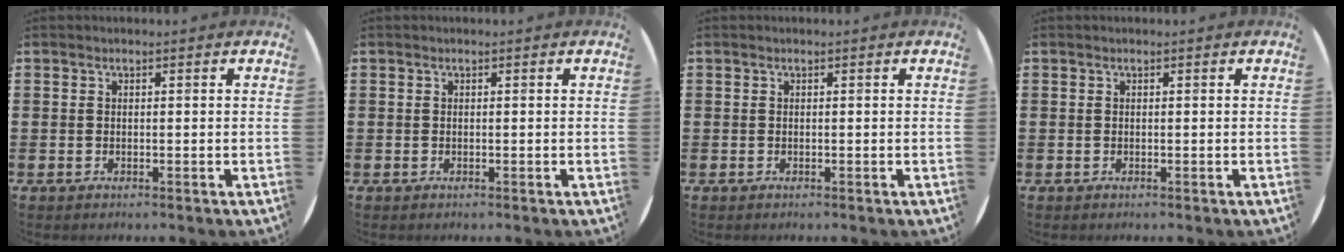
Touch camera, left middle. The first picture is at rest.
{"total": 0.0}
{"total": 0.0}
{"total": 0.0}